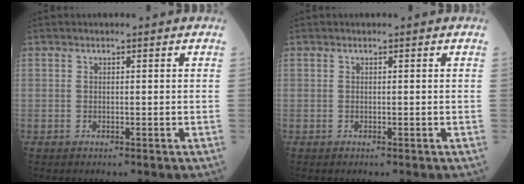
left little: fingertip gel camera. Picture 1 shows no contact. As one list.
[{"total": 0.0}]